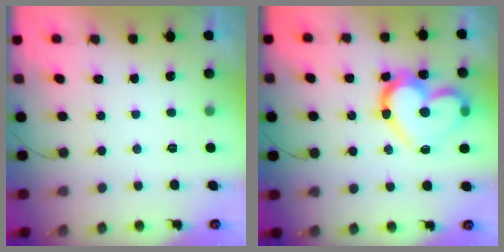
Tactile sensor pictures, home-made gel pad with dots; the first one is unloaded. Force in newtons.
{"total": 20.6, "press": 20.6, "slide": 1.9}